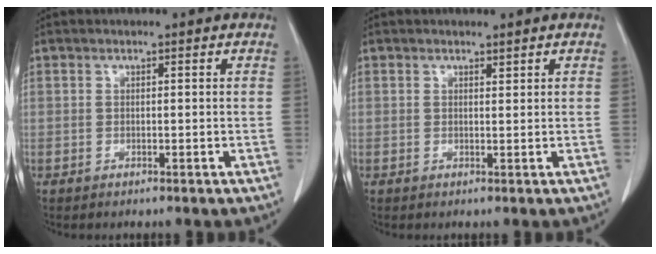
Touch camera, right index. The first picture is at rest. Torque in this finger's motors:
{"motor_torque": [-0.31, 0.13, 0.01, 0.00]}